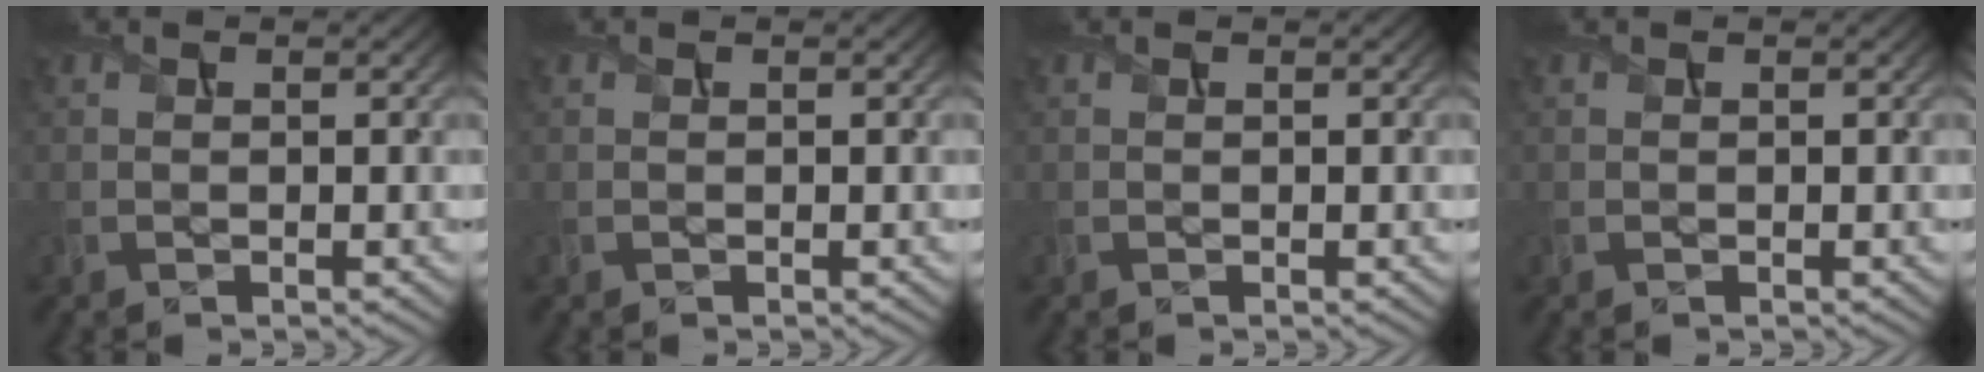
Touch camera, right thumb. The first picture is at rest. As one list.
[{"total": 0.0}, {"total": 0.0}, {"total": 0.0}]